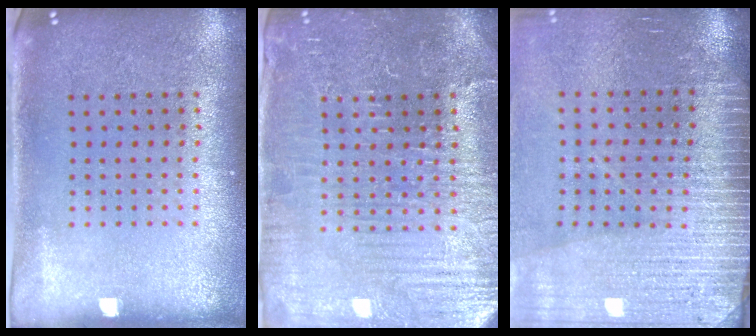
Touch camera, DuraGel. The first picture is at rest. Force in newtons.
{"total": 4.3, "press": 4.1, "slide": 1.4}
{"total": 3.7, "press": 3.3, "slide": 1.6}